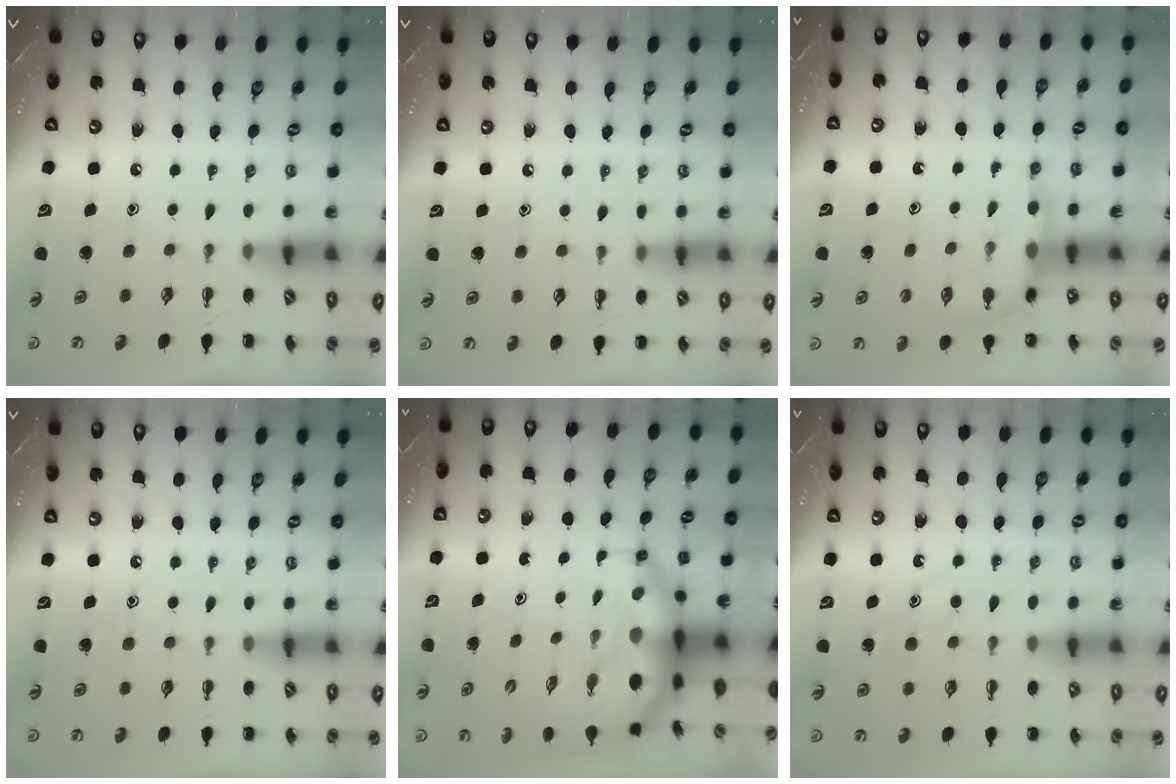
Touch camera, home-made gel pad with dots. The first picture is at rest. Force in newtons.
{"total": 7.0, "press": 6.6, "slide": 2.3}
{"total": 7.5, "press": 7.5, "slide": 0.7}
{"total": 6.1, "press": 5.8, "slide": 1.7}
{"total": 8.5, "press": 8.3, "slide": 2.1}
{"total": 11.3, "press": 11.2, "slide": 1.0}